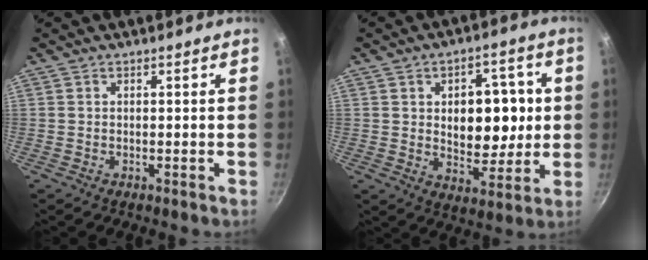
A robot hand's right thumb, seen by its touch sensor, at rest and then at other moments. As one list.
[{"total": 13.8, "force": [1.6, 8.9, 10.4], "torque": [-0.089, -0.008, 0.027]}]